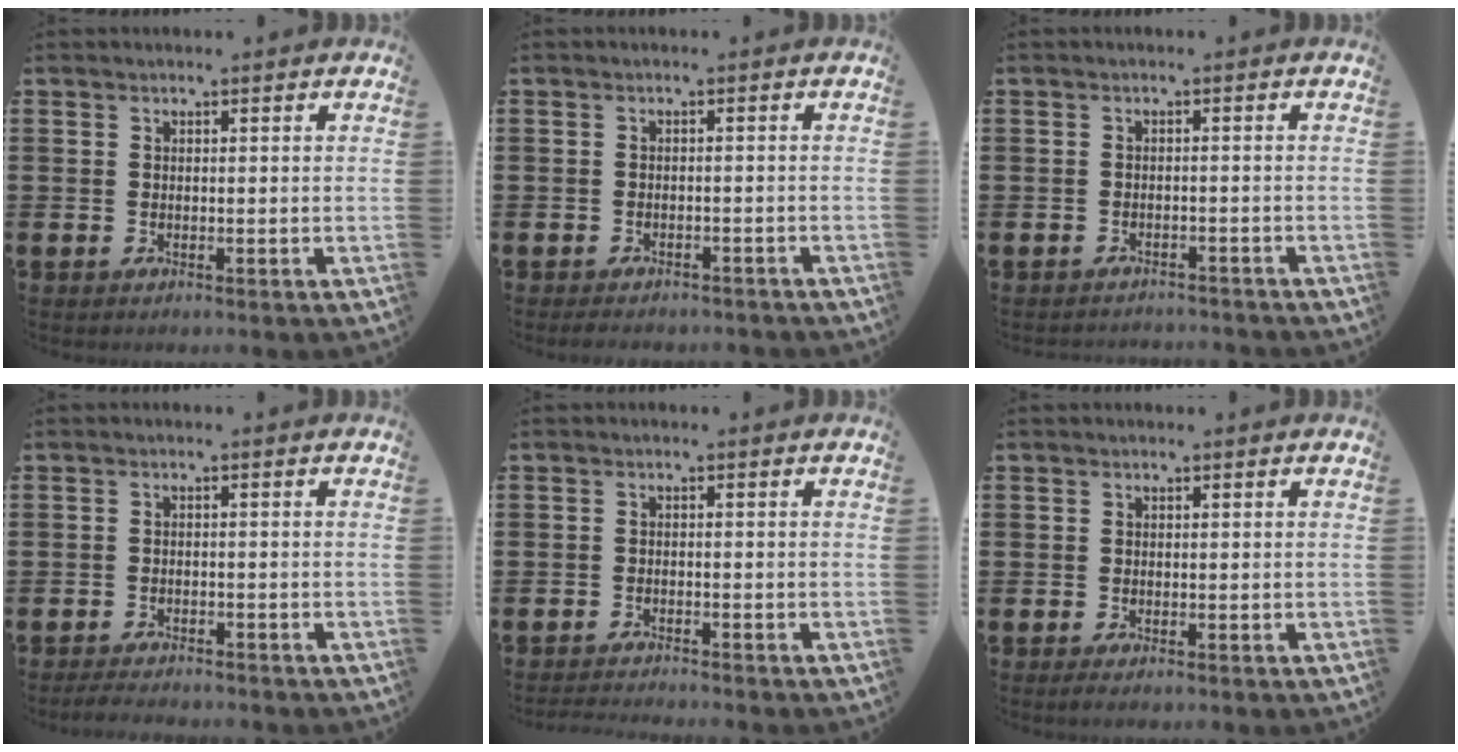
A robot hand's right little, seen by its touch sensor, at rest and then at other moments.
{"total": 1.3, "force": [-1.3, 0.2, 0.3], "torque": [-0.009, 0.001, -0.027]}
{"total": 1.2, "force": [-1.2, 0.0, -0.2], "torque": [0.000, 0.000, -0.025]}
{"total": 1.7, "force": [-1.7, 0.1, 0.2], "torque": [-0.006, 0.001, -0.034]}
{"total": 1.4, "force": [-1.3, -0.2, 0.0], "torque": [0.000, -0.002, -0.027]}
{"total": 0.0}